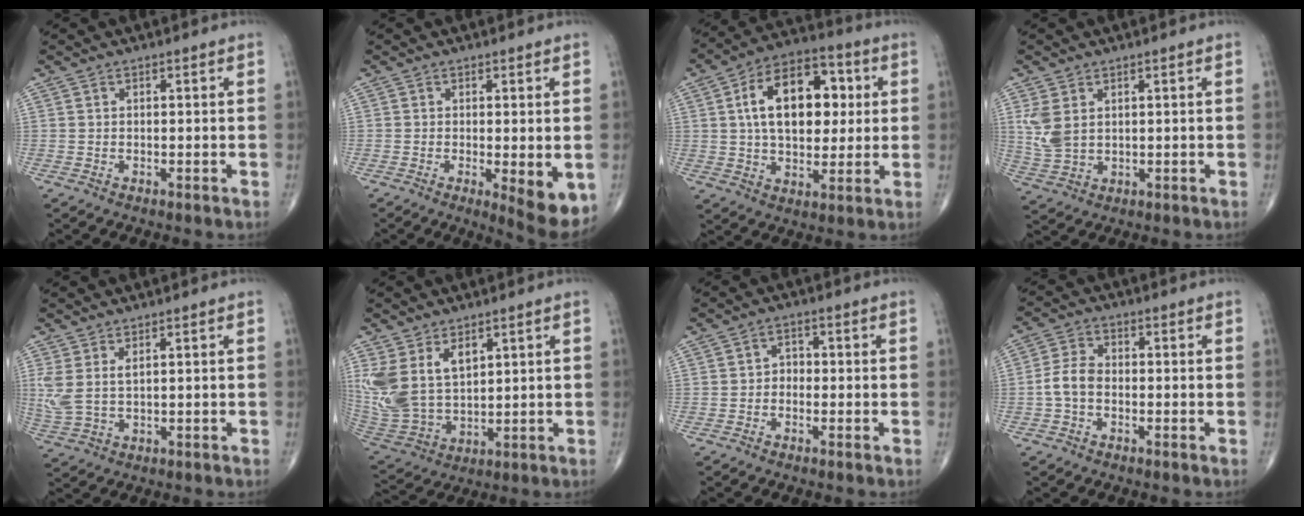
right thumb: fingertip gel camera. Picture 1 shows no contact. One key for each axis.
{"total": 7.4, "fx": -1.6, "fy": 2.0, "fz": 6.9, "tx": -0.092, "ty": -0.021, "tz": -0.019}
{"total": 17.9, "fx": 3.4, "fy": 10.9, "fz": 13.8, "tx": -0.188, "ty": 0.013, "tz": 0.051}
{"total": 5.7, "fx": 1.7, "fy": 3.7, "fz": 4.0, "tx": -0.090, "ty": -0.005, "tz": 0.046}
{"total": 5.2, "fx": 1.8, "fy": 2.3, "fz": 4.3, "tx": -0.116, "ty": -0.002, "tz": 0.047}
{"total": 13.9, "fx": 5.7, "fy": 8.5, "fz": 9.4, "tx": -0.198, "ty": -0.021, "tz": 0.134}
{"total": 2.2, "fx": -0.7, "fy": 1.8, "fz": 1.1, "tx": 0.000, "ty": 0.011, "tz": -0.022}
{"total": 5.4, "fx": -1.2, "fy": 3.6, "fz": 3.9, "tx": -0.078, "ty": 0.020, "tz": -0.032}